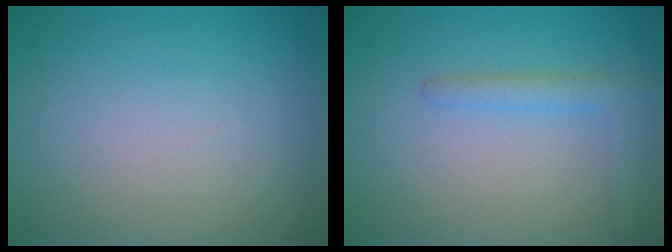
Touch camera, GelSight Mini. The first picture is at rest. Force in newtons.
{"total": 2.0, "press": 2.0, "slide": 0.2}